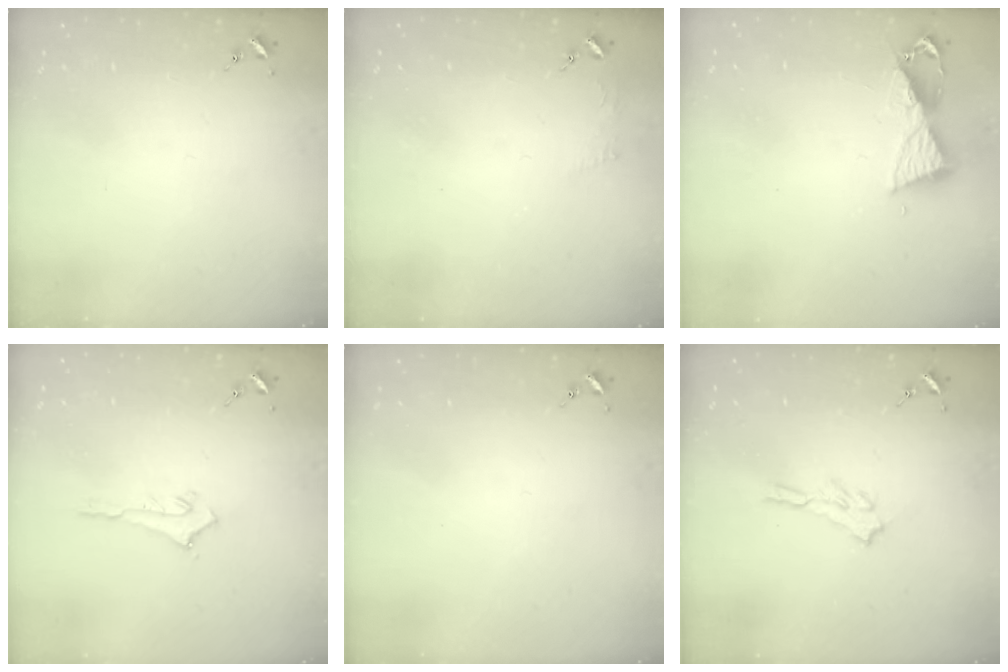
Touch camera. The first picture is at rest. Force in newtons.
{"total": 2.4, "press": 2.4, "slide": 0.3}
{"total": 8.6, "press": 8.5, "slide": 0.9}
{"total": 3.1, "press": 3.1, "slide": 0.0}
{"total": 0.0}
{"total": 5.5, "press": 5.5, "slide": 0.4}